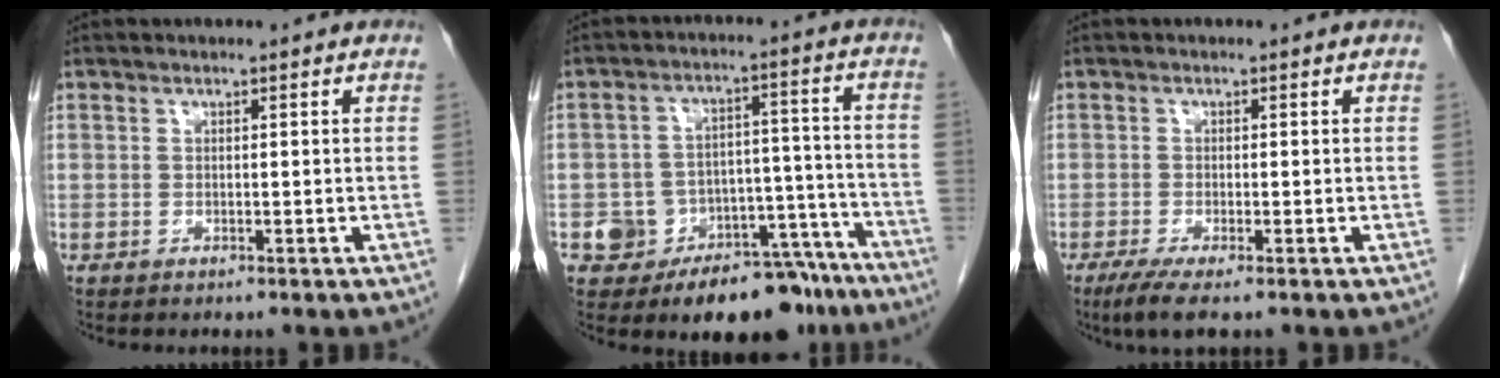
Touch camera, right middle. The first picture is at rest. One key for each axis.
{"total": 13.9, "fx": -10.5, "fy": 7.3, "fz": 5.5, "tx": -0.038, "ty": 0.057, "tz": -0.149}
{"total": 3.7, "fx": -2.3, "fy": 0.4, "fz": 2.8, "tx": -0.054, "ty": -0.012, "tz": -0.043}